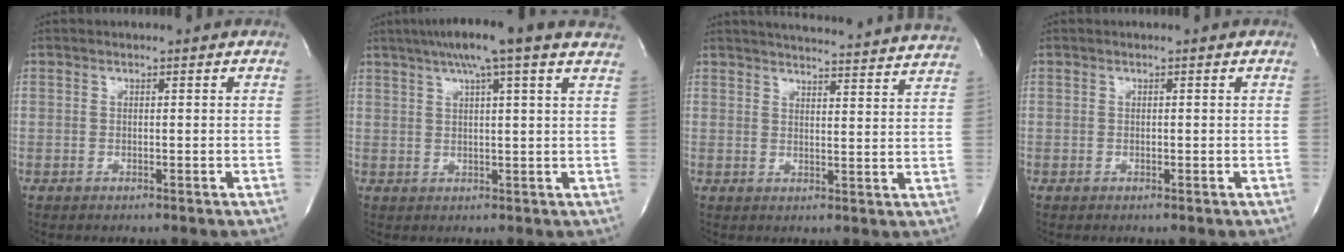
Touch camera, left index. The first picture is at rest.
{"total": 12.3, "force": [9.1, 0.1, 8.4], "torque": [-0.139, 0.034, 0.112]}
{"total": 23.2, "force": [22.3, 0.7, 6.4], "torque": [-0.090, -0.046, 0.263]}
{"total": 0.0}